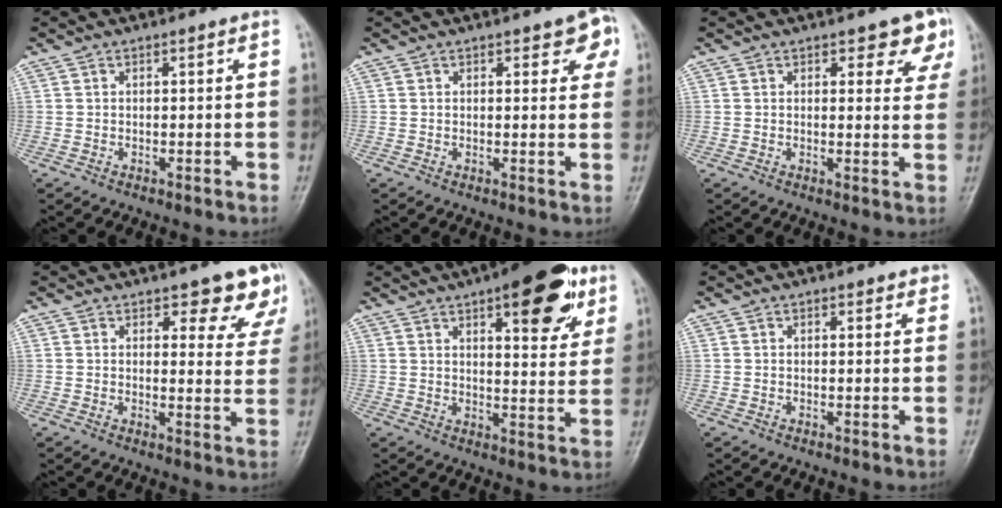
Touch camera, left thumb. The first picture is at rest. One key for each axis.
{"total": 4.7, "fx": 2.2, "fy": 2.3, "fz": 3.5, "tx": -0.013, "ty": -0.005, "tz": 0.018}
{"total": 5.6, "fx": 3.3, "fy": 2.8, "fz": 3.5, "tx": -0.004, "ty": -0.014, "tz": 0.034}
{"total": 7.6, "fx": 6.1, "fy": 3.4, "fz": 3.0, "tx": 0.009, "ty": -0.037, "tz": 0.057}
{"total": 15.0, "fx": 7.9, "fy": 5.7, "fz": 11.4, "tx": -0.115, "ty": -0.027, "tz": 0.104}
{"total": 1.0, "fx": 0.7, "fy": 0.6, "fz": 0.4, "tx": 0.003, "ty": -0.004, "tz": 0.005}